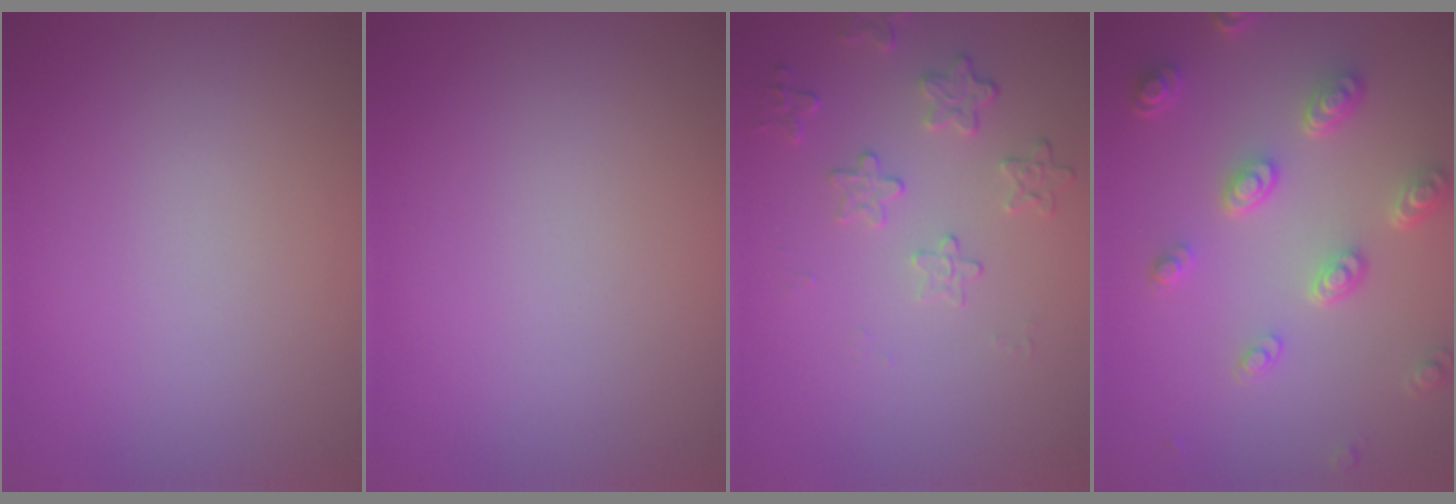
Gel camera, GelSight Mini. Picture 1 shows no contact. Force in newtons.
{"total": 0.0}
{"total": 2.2, "press": 1.6, "slide": 1.6}
{"total": 4.6, "press": 3.4, "slide": 3.0}